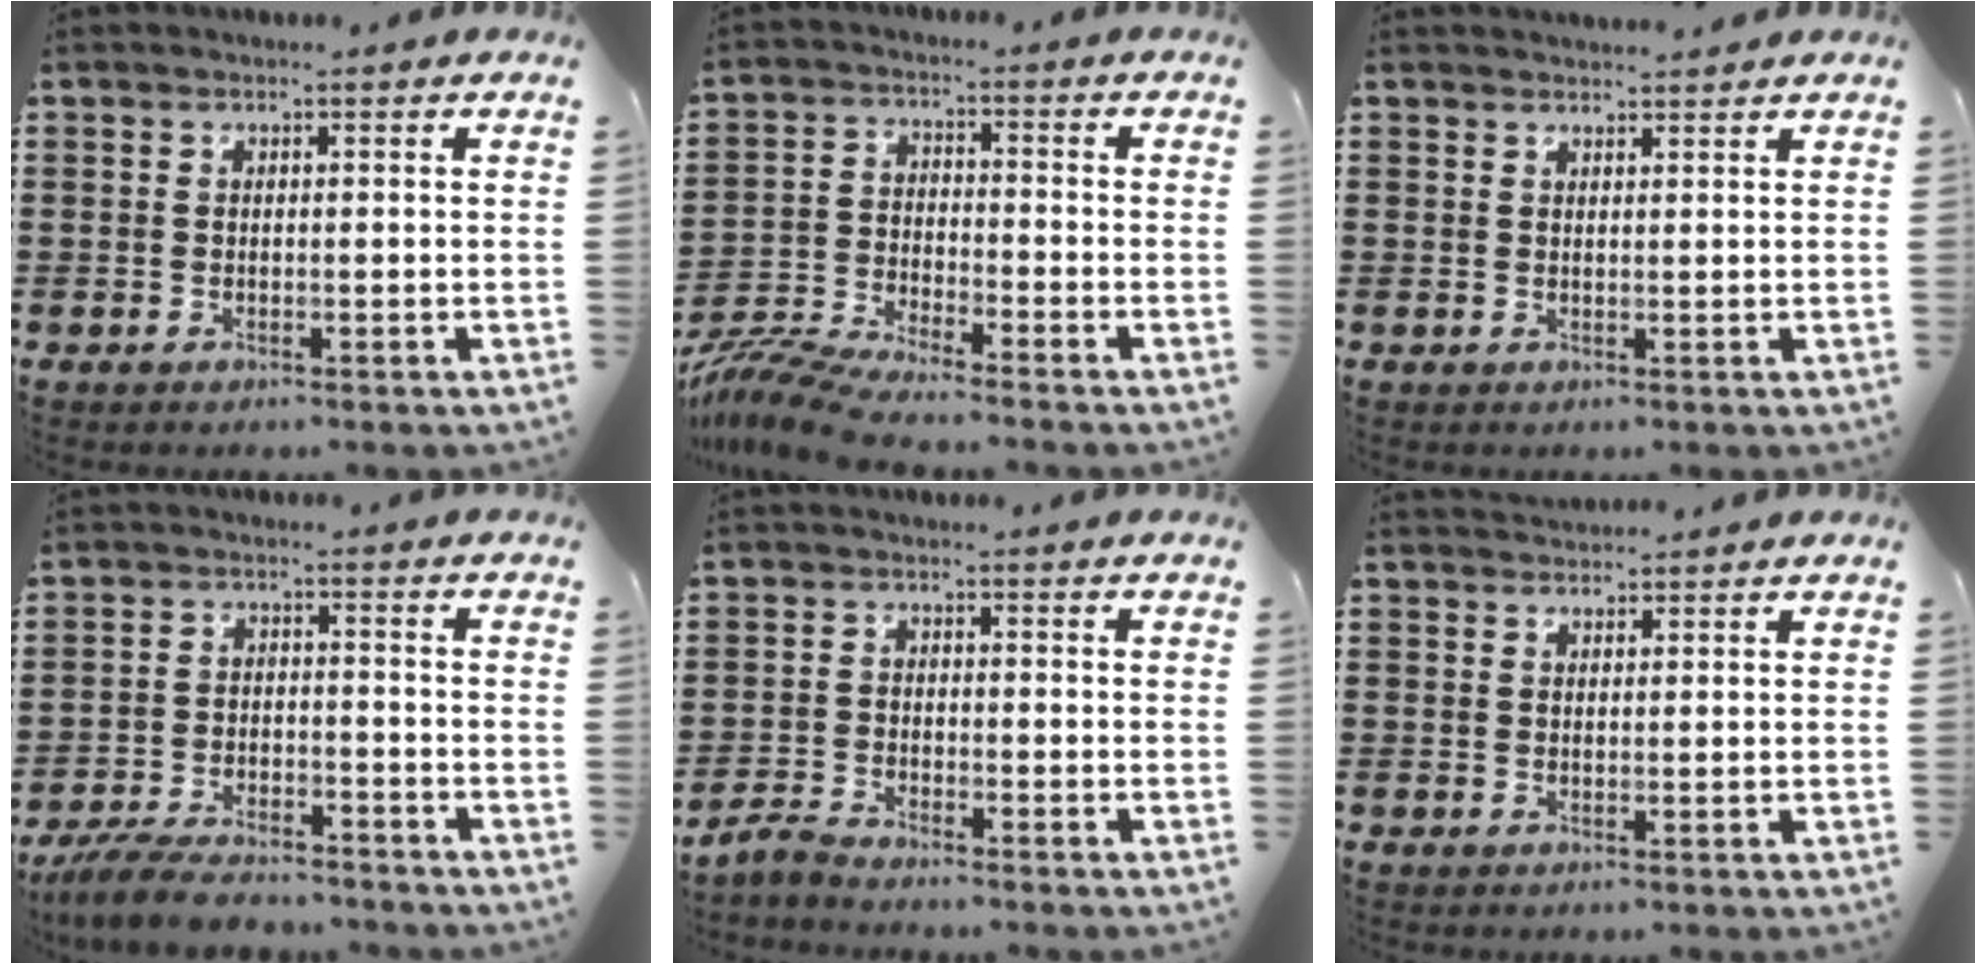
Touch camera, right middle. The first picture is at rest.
{"total": 7.0, "force": [-6.7, 0.0, 2.1], "torque": [-0.054, -0.009, -0.134]}
{"total": 1.5, "force": [1.5, 0.1, 0.1], "torque": [-0.005, 0.001, 0.028]}
{"total": 6.0, "force": [-5.6, 0.9, 2.1], "torque": [-0.044, 0.001, -0.107]}
{"total": 2.6, "force": [-2.5, 0.1, 0.8], "torque": [-0.038, -0.004, -0.057]}
{"total": 1.3, "force": [1.3, 0.3, 0.0], "torque": [-0.002, 0.001, 0.024]}